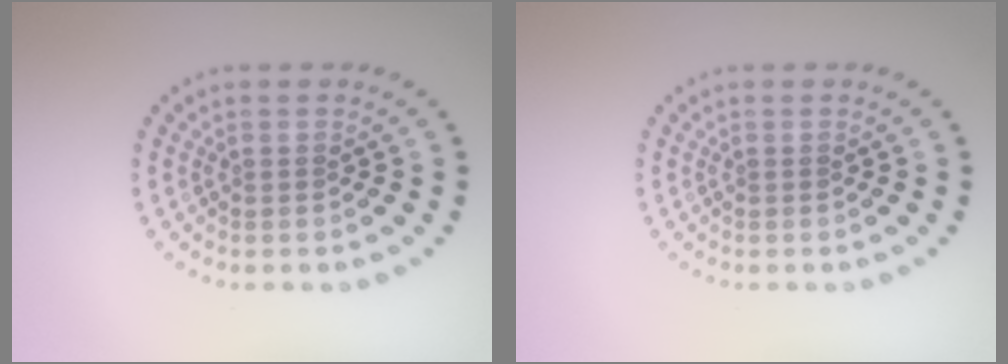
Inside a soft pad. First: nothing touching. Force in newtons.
{"total": 0.0}